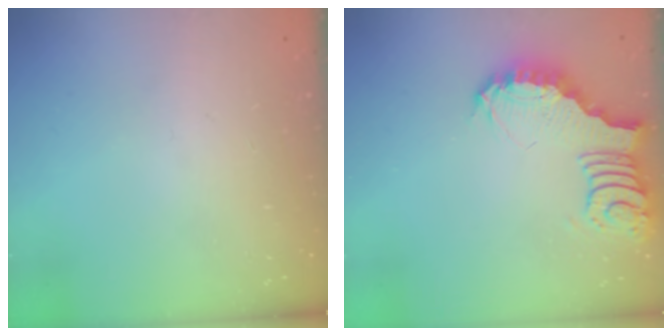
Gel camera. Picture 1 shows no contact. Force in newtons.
{"total": 3.5, "press": 3.5, "slide": 0.6}